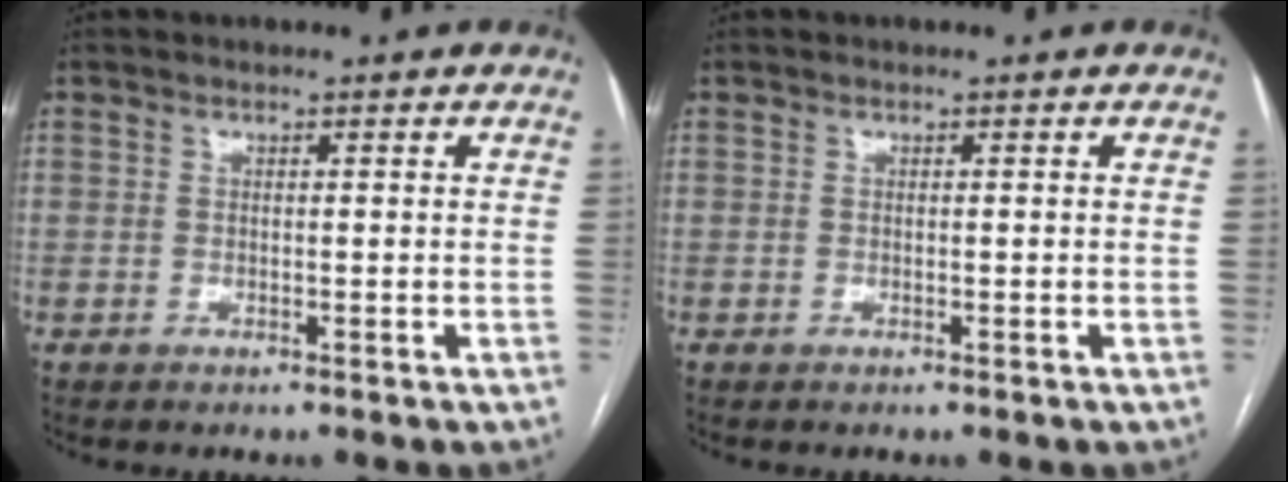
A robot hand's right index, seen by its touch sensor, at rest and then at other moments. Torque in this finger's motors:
{"motor_torque": [0.00, 0.00, 0.00, 0.00]}